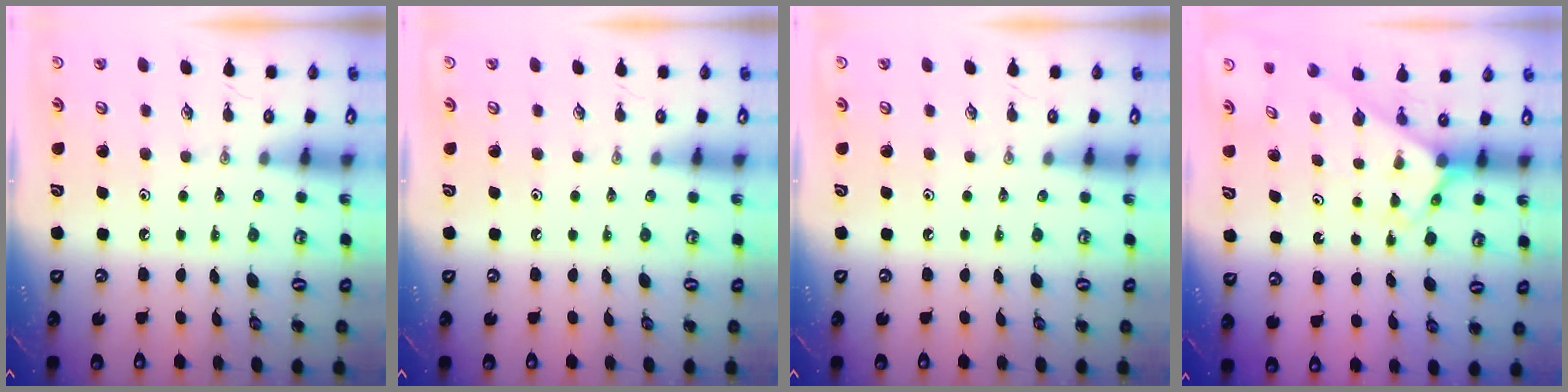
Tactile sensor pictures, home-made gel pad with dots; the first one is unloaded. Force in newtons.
{"total": 0.0}
{"total": 0.0}
{"total": 2.5, "press": 2.5, "slide": 0.1}